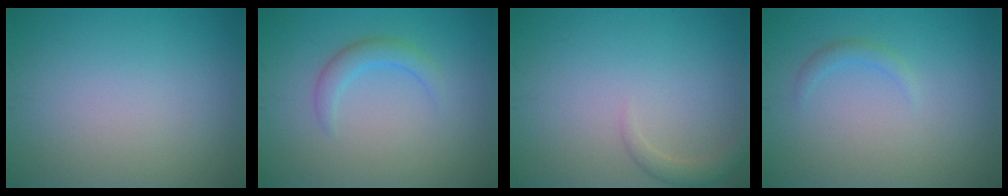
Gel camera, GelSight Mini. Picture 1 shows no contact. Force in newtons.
{"total": 2.0, "press": 2.0, "slide": 0.1}
{"total": 1.6, "press": 1.6, "slide": 0.0}
{"total": 1.1, "press": 1.1, "slide": 0.1}